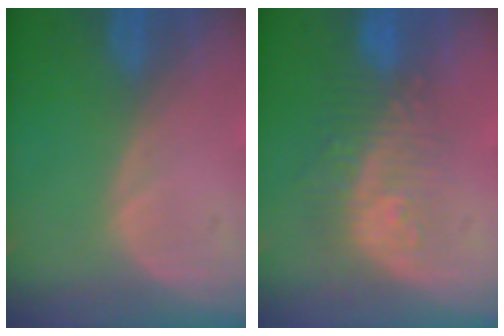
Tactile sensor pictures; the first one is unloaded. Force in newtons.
{"total": 9.7, "press": 8.1, "slide": 5.3}